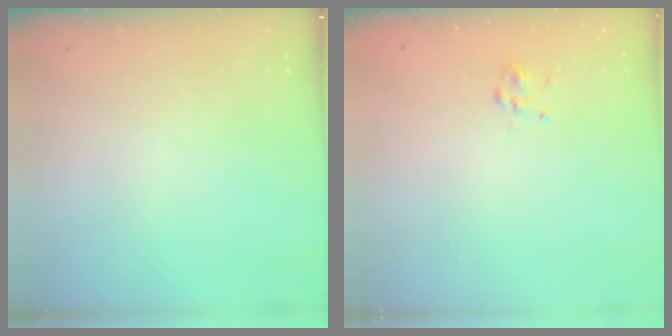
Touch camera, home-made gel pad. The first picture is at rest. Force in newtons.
{"total": 2.3, "press": 2.0, "slide": 1.1}